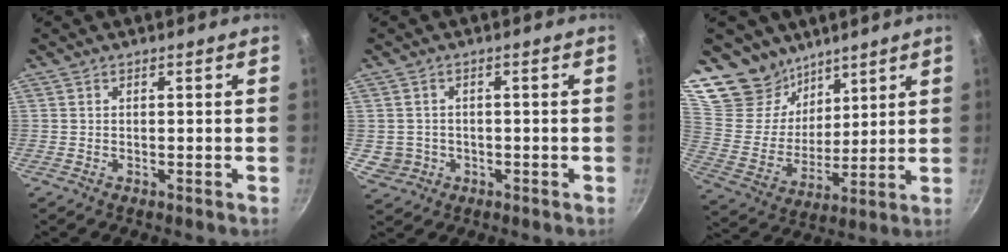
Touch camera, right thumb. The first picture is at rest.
{"total": 3.9, "force": [-0.6, 3.7, 0.9], "torque": [-0.003, 0.013, 0.003]}
{"total": 16.4, "force": [12.5, 10.1, 3.3], "torque": [-0.027, -0.076, 0.239]}